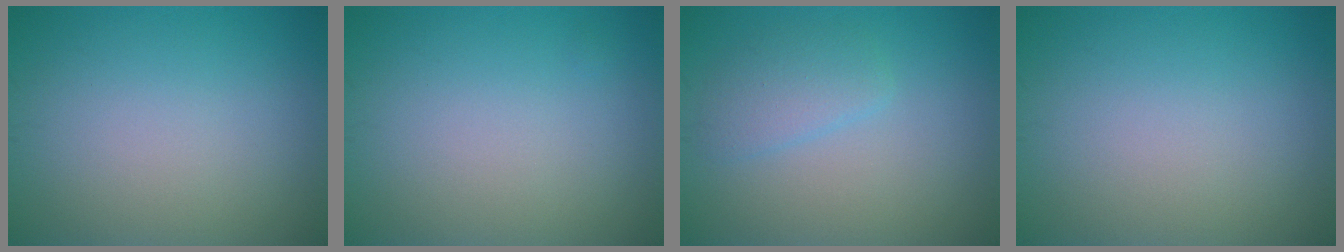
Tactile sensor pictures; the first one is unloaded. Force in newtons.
{"total": 0.0}
{"total": 2.1, "press": 2.1, "slide": 0.2}
{"total": 0.0}